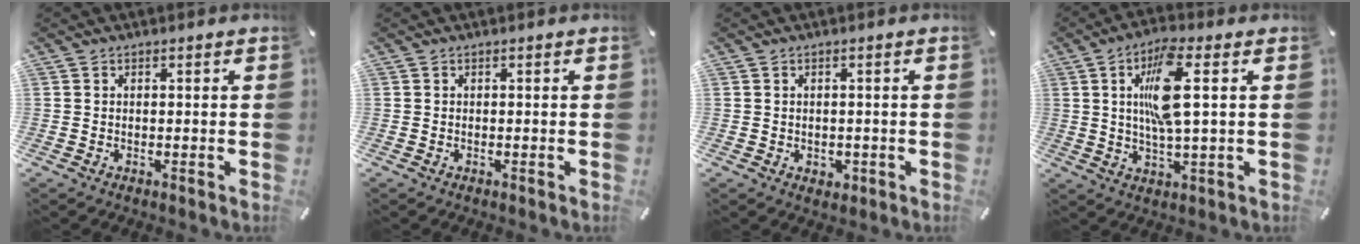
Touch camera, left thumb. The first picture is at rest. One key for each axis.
{"total": 0.0}
{"total": 1.4, "fx": -0.3, "fy": 1.3, "fz": 0.5, "tx": -0.010, "ty": 0.004, "tz": -0.008}
{"total": 12.2, "fx": 2.7, "fy": 3.2, "fz": 11.5, "tx": -0.223, "ty": -0.005, "tz": 0.035}